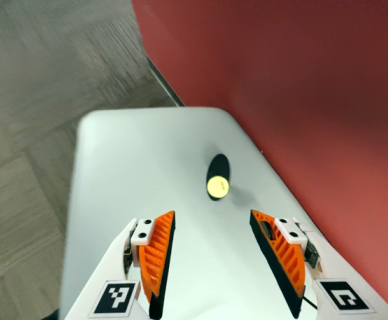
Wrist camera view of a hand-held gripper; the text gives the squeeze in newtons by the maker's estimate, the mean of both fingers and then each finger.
{"total": 0.0}